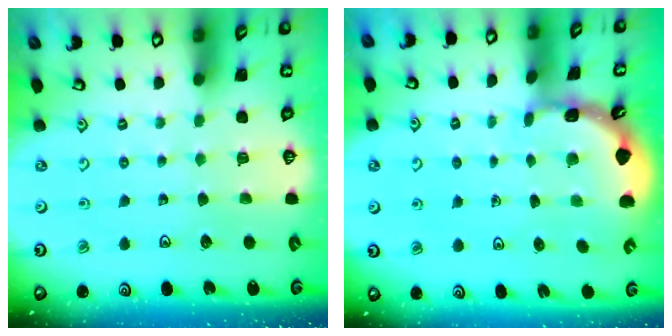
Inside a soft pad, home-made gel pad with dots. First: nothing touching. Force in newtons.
{"total": 1.7, "press": 1.6, "slide": 0.1}